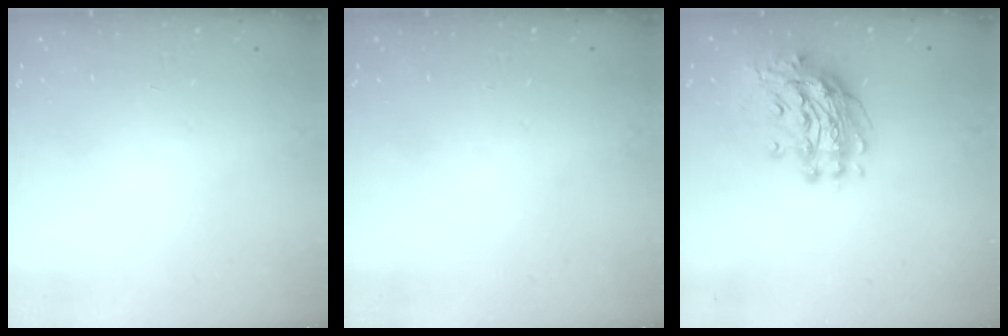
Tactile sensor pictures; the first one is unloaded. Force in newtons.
{"total": 0.0}
{"total": 12.2, "press": 12.1, "slide": 1.3}